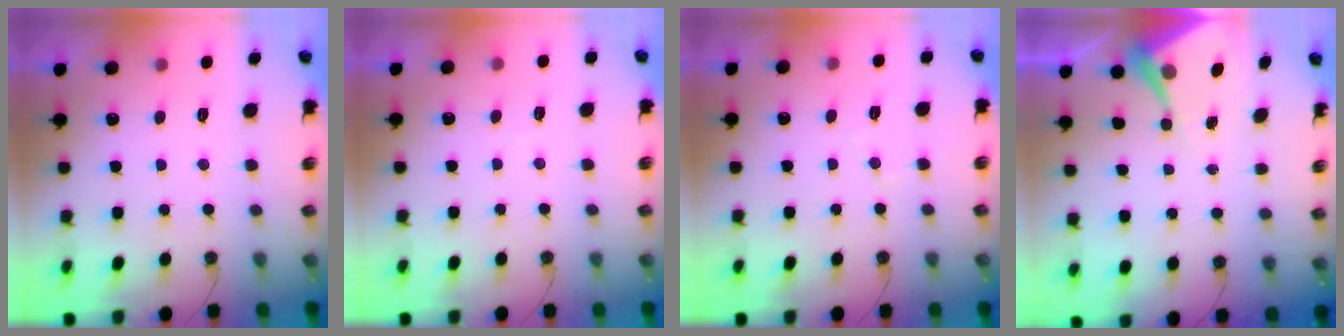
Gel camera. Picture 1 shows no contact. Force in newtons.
{"total": 3.5, "press": 3.5, "slide": 0.6}
{"total": 7.1, "press": 7.0, "slide": 0.9}
{"total": 6.1, "press": 6.1, "slide": 0.3}